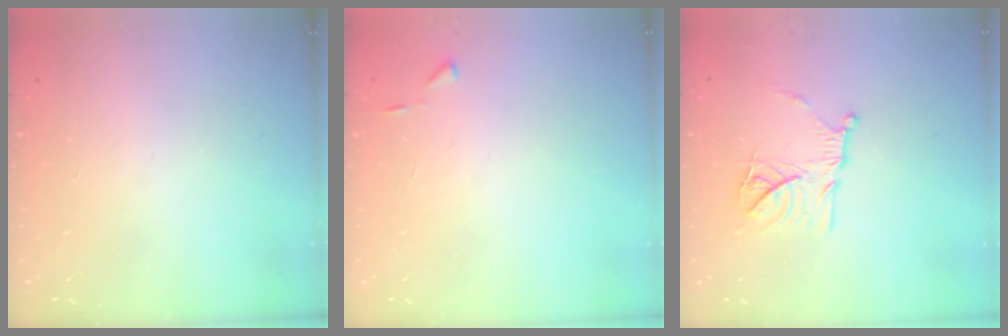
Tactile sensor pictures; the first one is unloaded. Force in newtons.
{"total": 2.7, "press": 2.7, "slide": 0.3}
{"total": 14.9, "press": 14.8, "slide": 1.4}